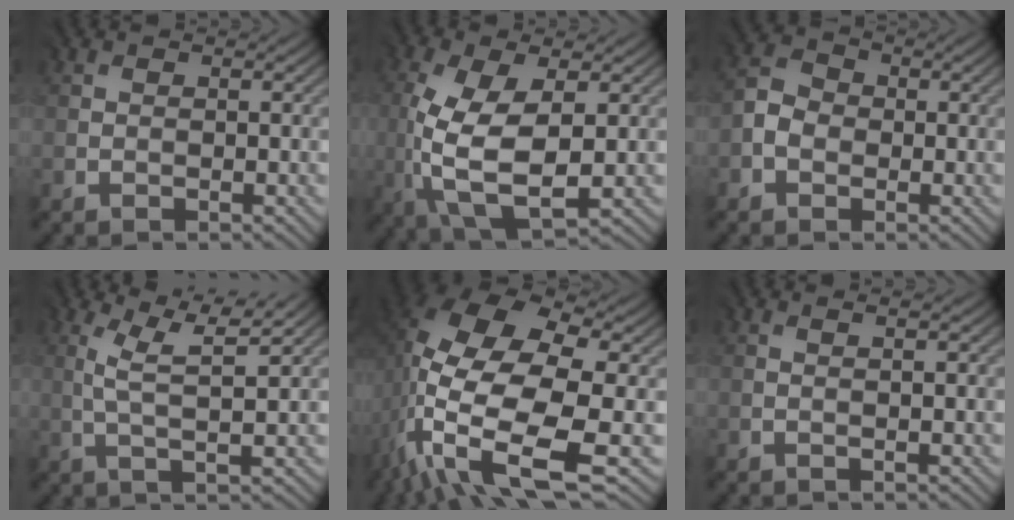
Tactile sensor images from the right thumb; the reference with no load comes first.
{"total": 9.9, "force": [-1.1, 4.8, 8.7], "torque": [-0.216, -0.010, -0.014]}
{"total": 2.9, "force": [-1.3, 2.4, 1.0], "torque": [-0.026, 0.000, -0.032]}
{"total": 4.8, "force": [2.0, 0.4, 4.3], "torque": [-0.081, 0.007, 0.041]}
{"total": 15.7, "force": [-3.3, 7.8, 13.2], "torque": [-0.276, -0.016, -0.054]}
{"total": 0.7, "force": [0.2, -0.6, 0.3], "torque": [-0.005, 0.002, 0.004]}